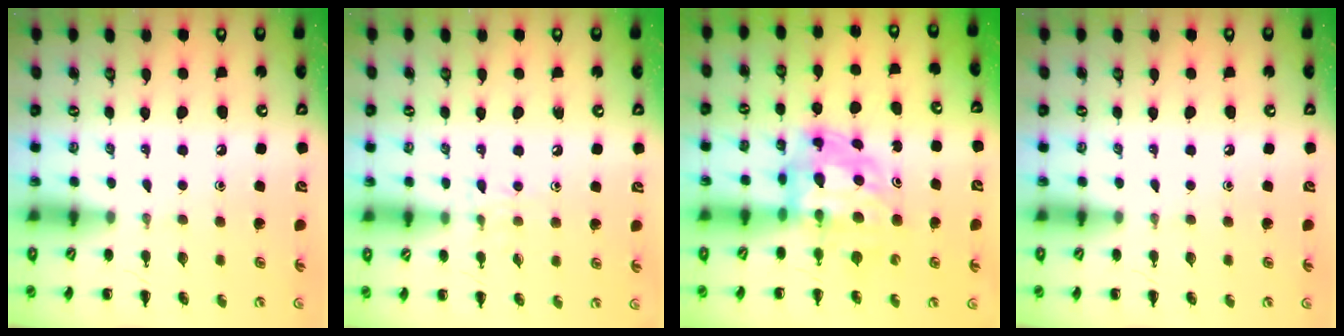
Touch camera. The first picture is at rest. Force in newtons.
{"total": 5.2, "press": 5.0, "slide": 1.2}
{"total": 6.5, "press": 6.3, "slide": 1.7}
{"total": 0.0}